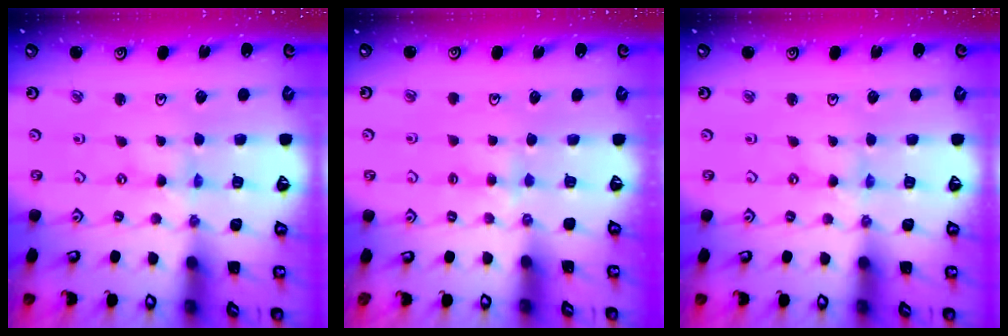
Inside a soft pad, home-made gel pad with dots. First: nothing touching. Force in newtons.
{"total": 4.0, "press": 4.0, "slide": 0.7}
{"total": 0.8, "press": 0.8, "slide": 0.2}